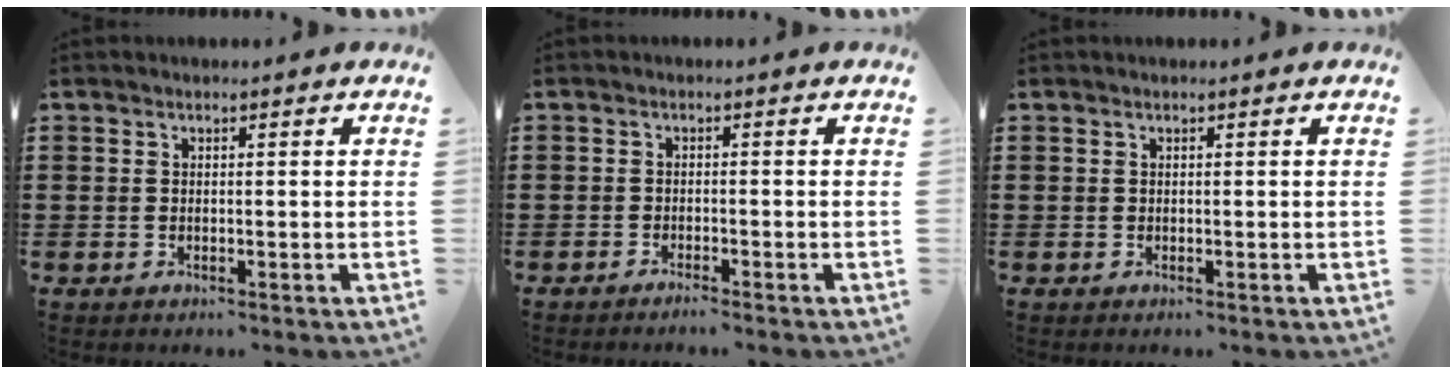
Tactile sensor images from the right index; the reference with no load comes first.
{"total": 1.1, "force": [-1.1, -0.1, 0.2], "torque": [-0.004, 0.002, -0.022]}
{"total": 0.0}